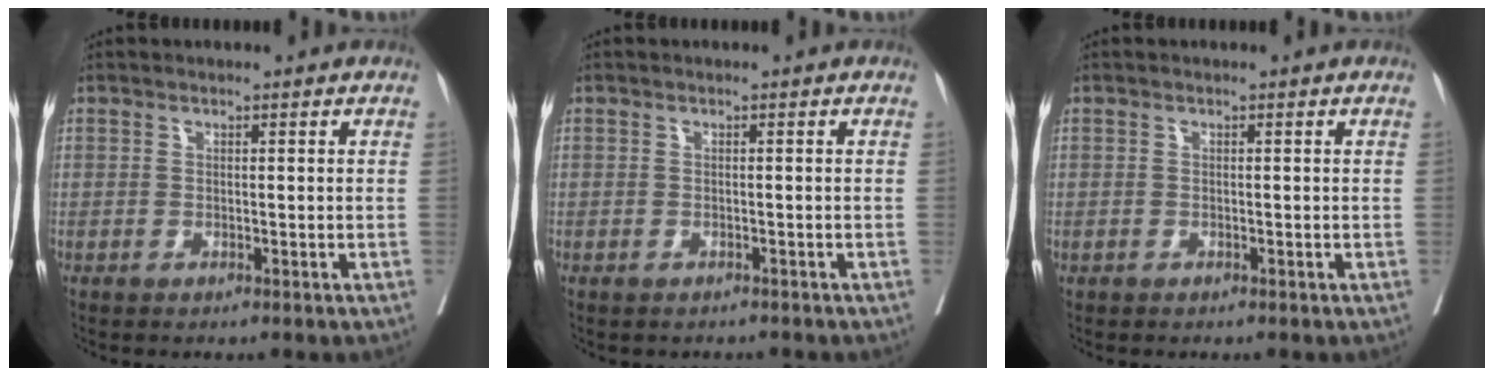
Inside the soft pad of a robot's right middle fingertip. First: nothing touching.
{"total": 1.4, "force": [-1.2, 0.6, 0.2], "torque": [-0.008, -0.001, -0.016]}
{"total": 0.0}